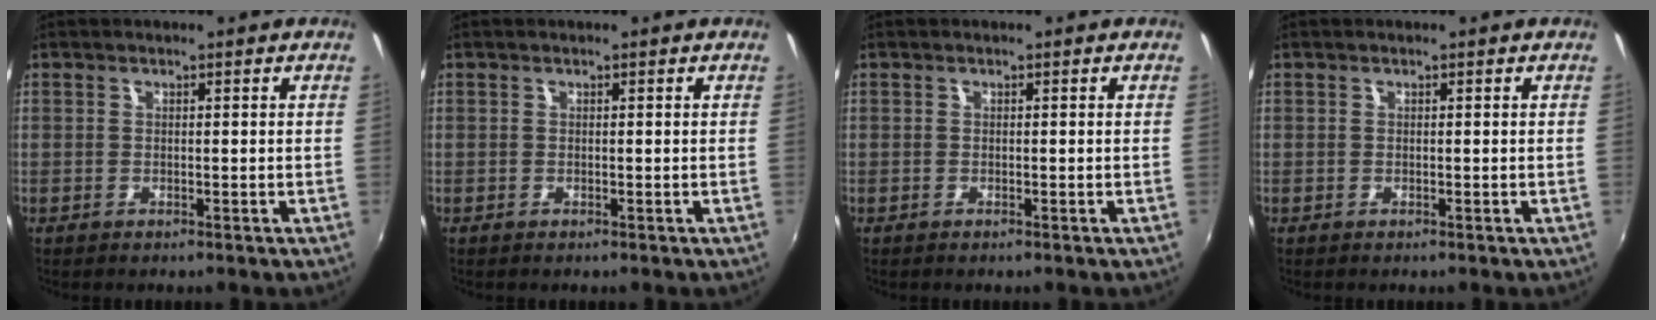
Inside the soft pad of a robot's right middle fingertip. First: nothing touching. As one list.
[{"total": 0.0}, {"total": 0.0}, {"total": 0.0}]